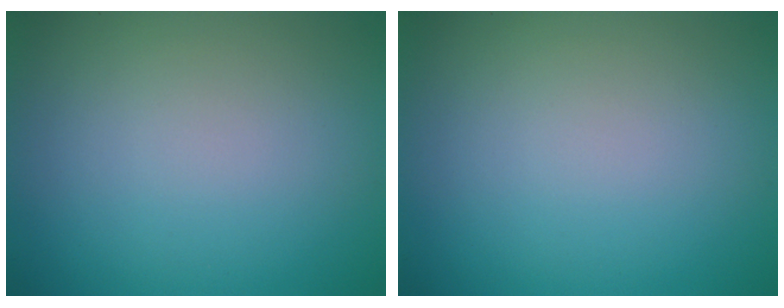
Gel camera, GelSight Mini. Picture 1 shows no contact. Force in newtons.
{"total": 0.0}